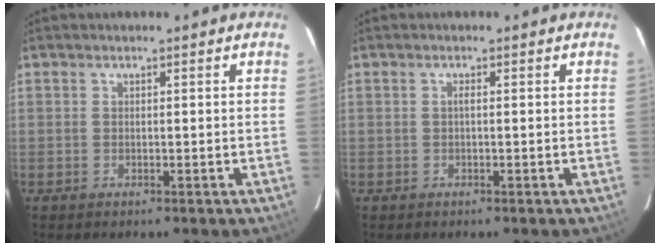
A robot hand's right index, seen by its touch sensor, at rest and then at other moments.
{"total": 0.6, "force": [-0.1, 0.0, 0.6], "torque": [-0.010, 0.004, -0.003]}